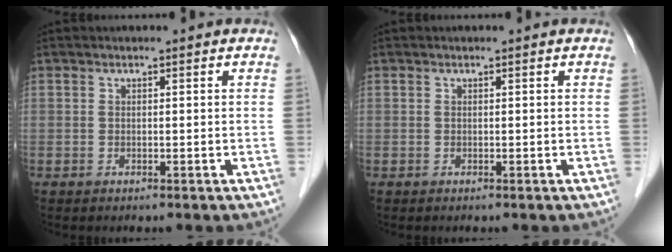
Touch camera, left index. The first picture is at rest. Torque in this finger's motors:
{"motor_torque": [0.00, 0.00, 0.00, 0.00]}